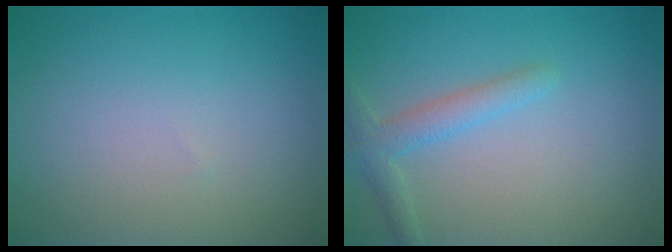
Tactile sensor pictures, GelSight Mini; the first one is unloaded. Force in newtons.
{"total": 2.3, "press": 2.3, "slide": 0.1}